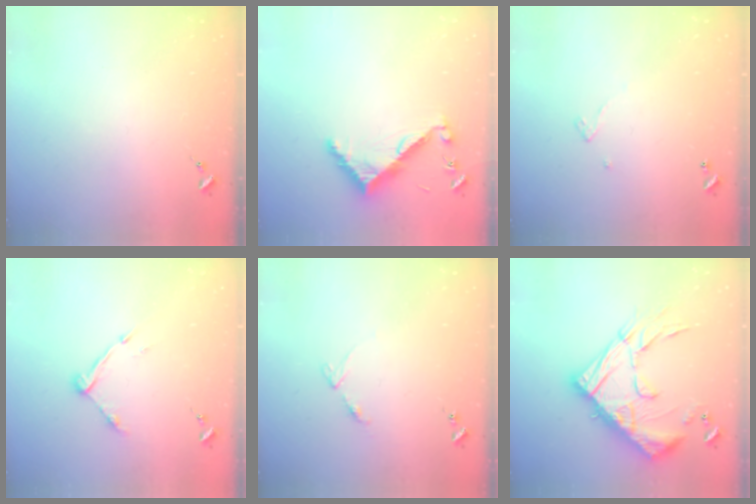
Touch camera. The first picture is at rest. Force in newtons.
{"total": 8.0, "press": 7.9, "slide": 0.4}
{"total": 3.2, "press": 3.2, "slide": 0.1}
{"total": 8.7, "press": 8.7, "slide": 0.5}
{"total": 5.9, "press": 5.9, "slide": 0.7}
{"total": 24.5, "press": 24.4, "slide": 2.2}